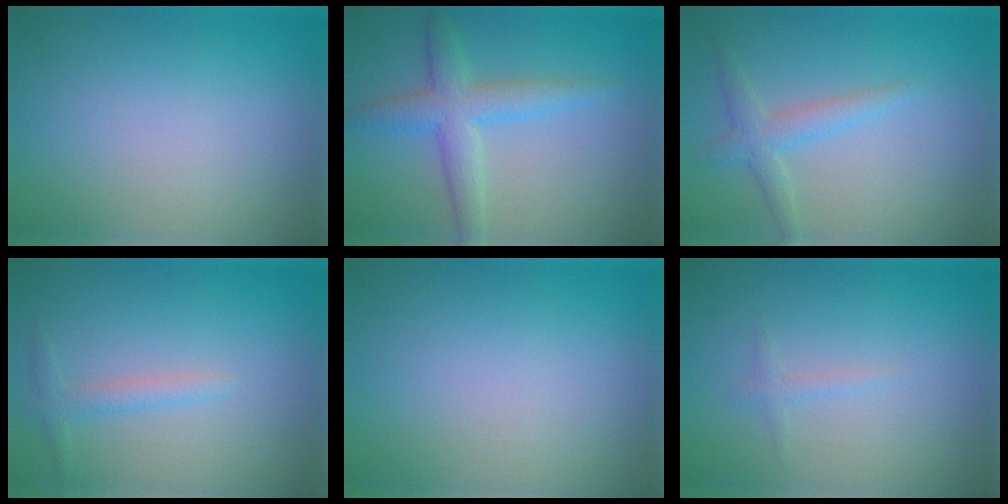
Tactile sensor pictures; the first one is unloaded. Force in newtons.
{"total": 4.0, "press": 4.0, "slide": 0.1}
{"total": 2.4, "press": 2.4, "slide": 0.1}
{"total": 1.5, "press": 1.5, "slide": 0.0}
{"total": 0.0}
{"total": 0.8, "press": 0.8, "slide": 0.0}